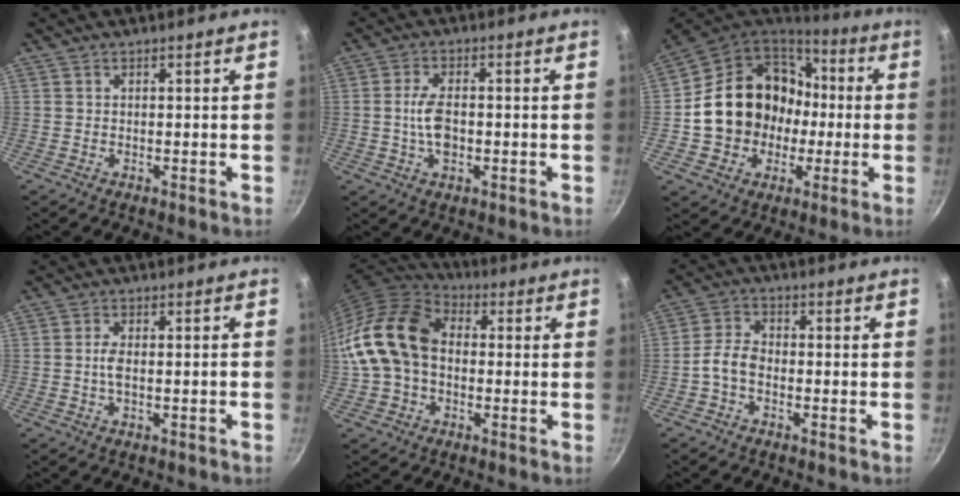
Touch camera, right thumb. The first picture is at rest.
{"total": 6.0, "force": [-0.7, 3.1, 5.0], "torque": [-0.093, 0.006, -0.017]}
{"total": 20.8, "force": [-0.4, 17.5, 11.3], "torque": [-0.173, 0.051, 0.008]}
{"total": 3.3, "force": [-0.7, 1.3, 3.0], "torque": [-0.061, 0.012, -0.015]}
{"total": 16.8, "force": [-0.2, 12.3, 11.4], "torque": [-0.201, 0.040, -0.017]}
{"total": 4.3, "force": [-1.8, 2.7, 2.9], "torque": [-0.057, 0.028, -0.045]}